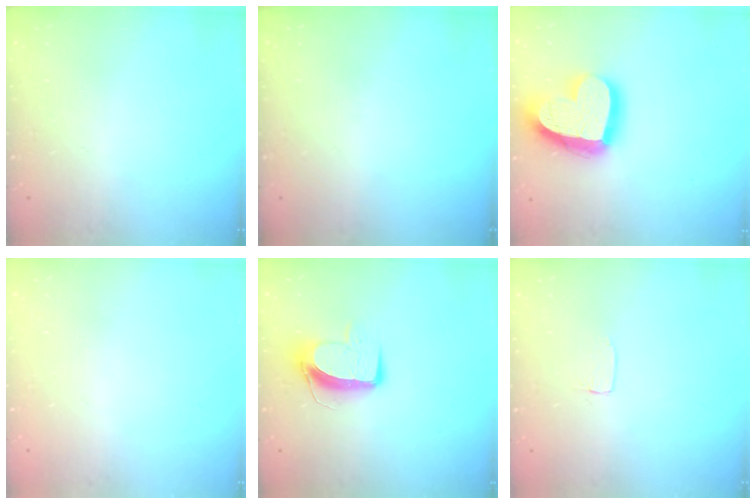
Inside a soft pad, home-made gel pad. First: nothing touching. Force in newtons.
{"total": 0.0}
{"total": 21.6, "press": 21.5, "slide": 1.9}
{"total": 0.0}
{"total": 8.9, "press": 8.9, "slide": 0.7}
{"total": 1.2, "press": 1.2, "slide": 0.0}